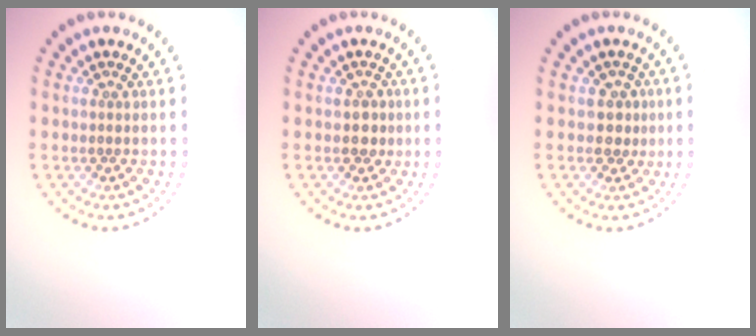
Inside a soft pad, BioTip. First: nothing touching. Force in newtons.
{"total": 1.5, "press": 1.3, "slide": 0.6}
{"total": 1.6, "press": 1.3, "slide": 1.0}